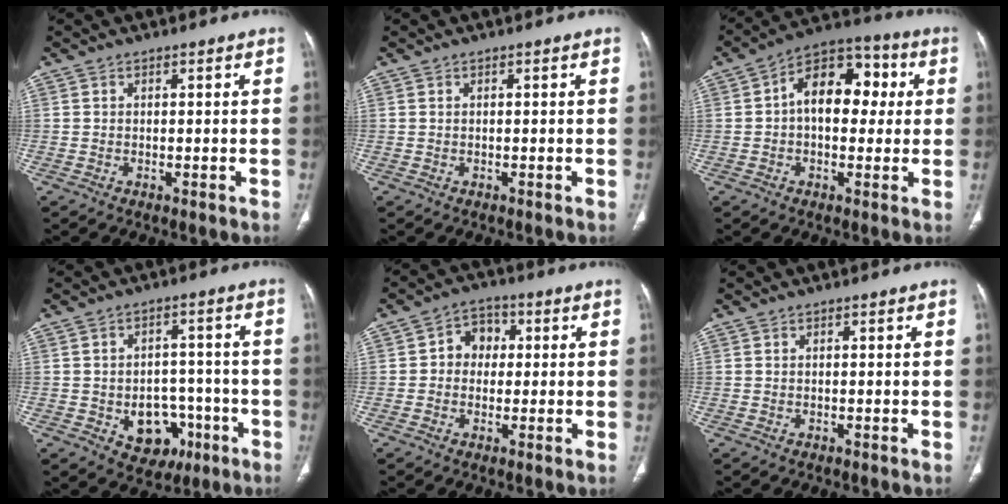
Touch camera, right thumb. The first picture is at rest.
{"total": 0.0}
{"total": 13.8, "force": [1.7, 8.8, 10.5], "torque": [-0.119, 0.033, 0.013]}
{"total": 9.7, "force": [-3.6, 7.3, 5.2], "torque": [-0.034, 0.030, -0.038]}
{"total": 5.9, "force": [0.6, 5.0, 3.1], "torque": [-0.017, 0.014, -0.001]}
{"total": 0.0}